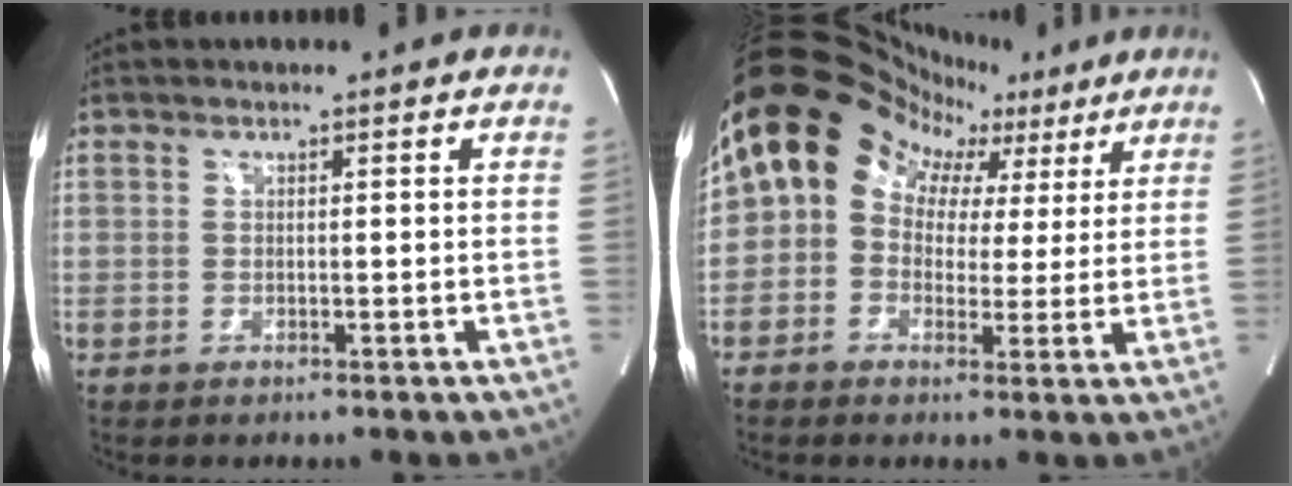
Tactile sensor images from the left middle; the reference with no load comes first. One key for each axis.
{"total": 15.4, "fx": 6.4, "fy": 12.6, "fz": 6.0, "tx": -0.110, "ty": 0.079, "tz": 0.086}